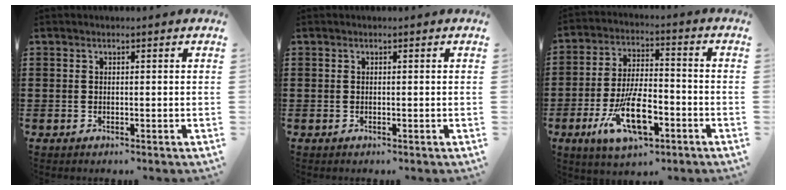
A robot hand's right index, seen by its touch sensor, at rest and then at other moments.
{"total": 0.0}
{"total": 11.8, "force": [-4.9, 4.8, 9.6], "torque": [-0.186, -0.003, -0.088]}